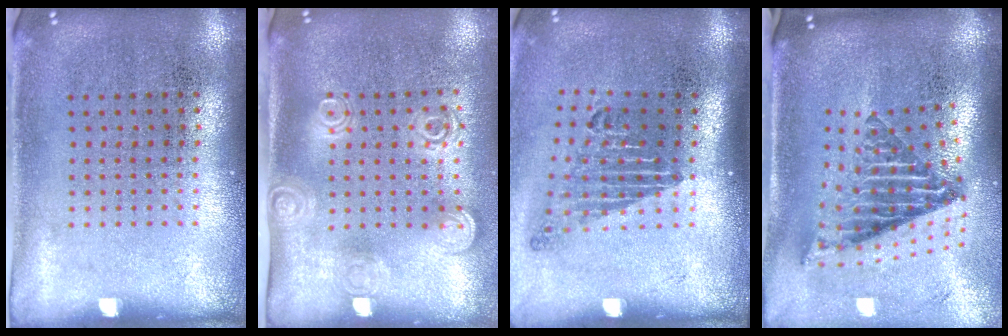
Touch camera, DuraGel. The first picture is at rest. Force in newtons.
{"total": 1.7, "press": 1.3, "slide": 1.1}
{"total": 1.7, "press": 1.2, "slide": 1.2}
{"total": 2.9, "press": 1.8, "slide": 2.3}